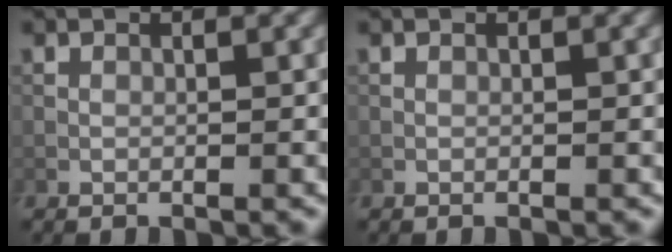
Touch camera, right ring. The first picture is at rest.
{"total": 0.0}